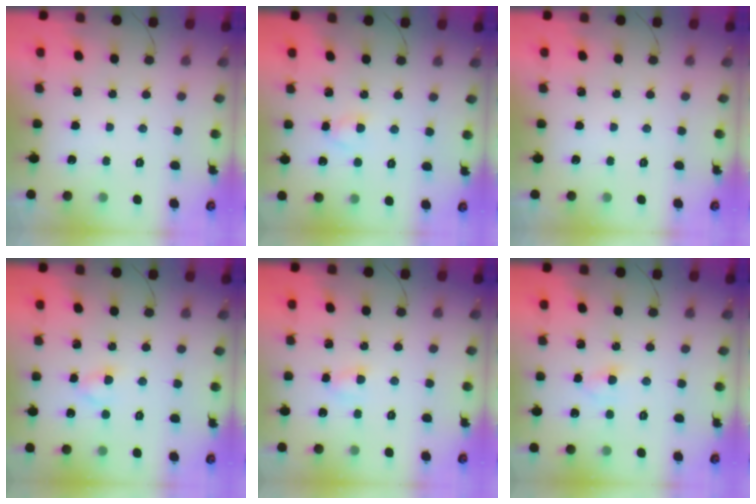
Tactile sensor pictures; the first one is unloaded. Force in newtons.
{"total": 2.5, "press": 2.3, "slide": 1.0}
{"total": 0.0}
{"total": 2.9, "press": 2.8, "slide": 0.8}
{"total": 3.6, "press": 3.5, "slide": 1.1}
{"total": 3.0, "press": 2.8, "slide": 1.0}